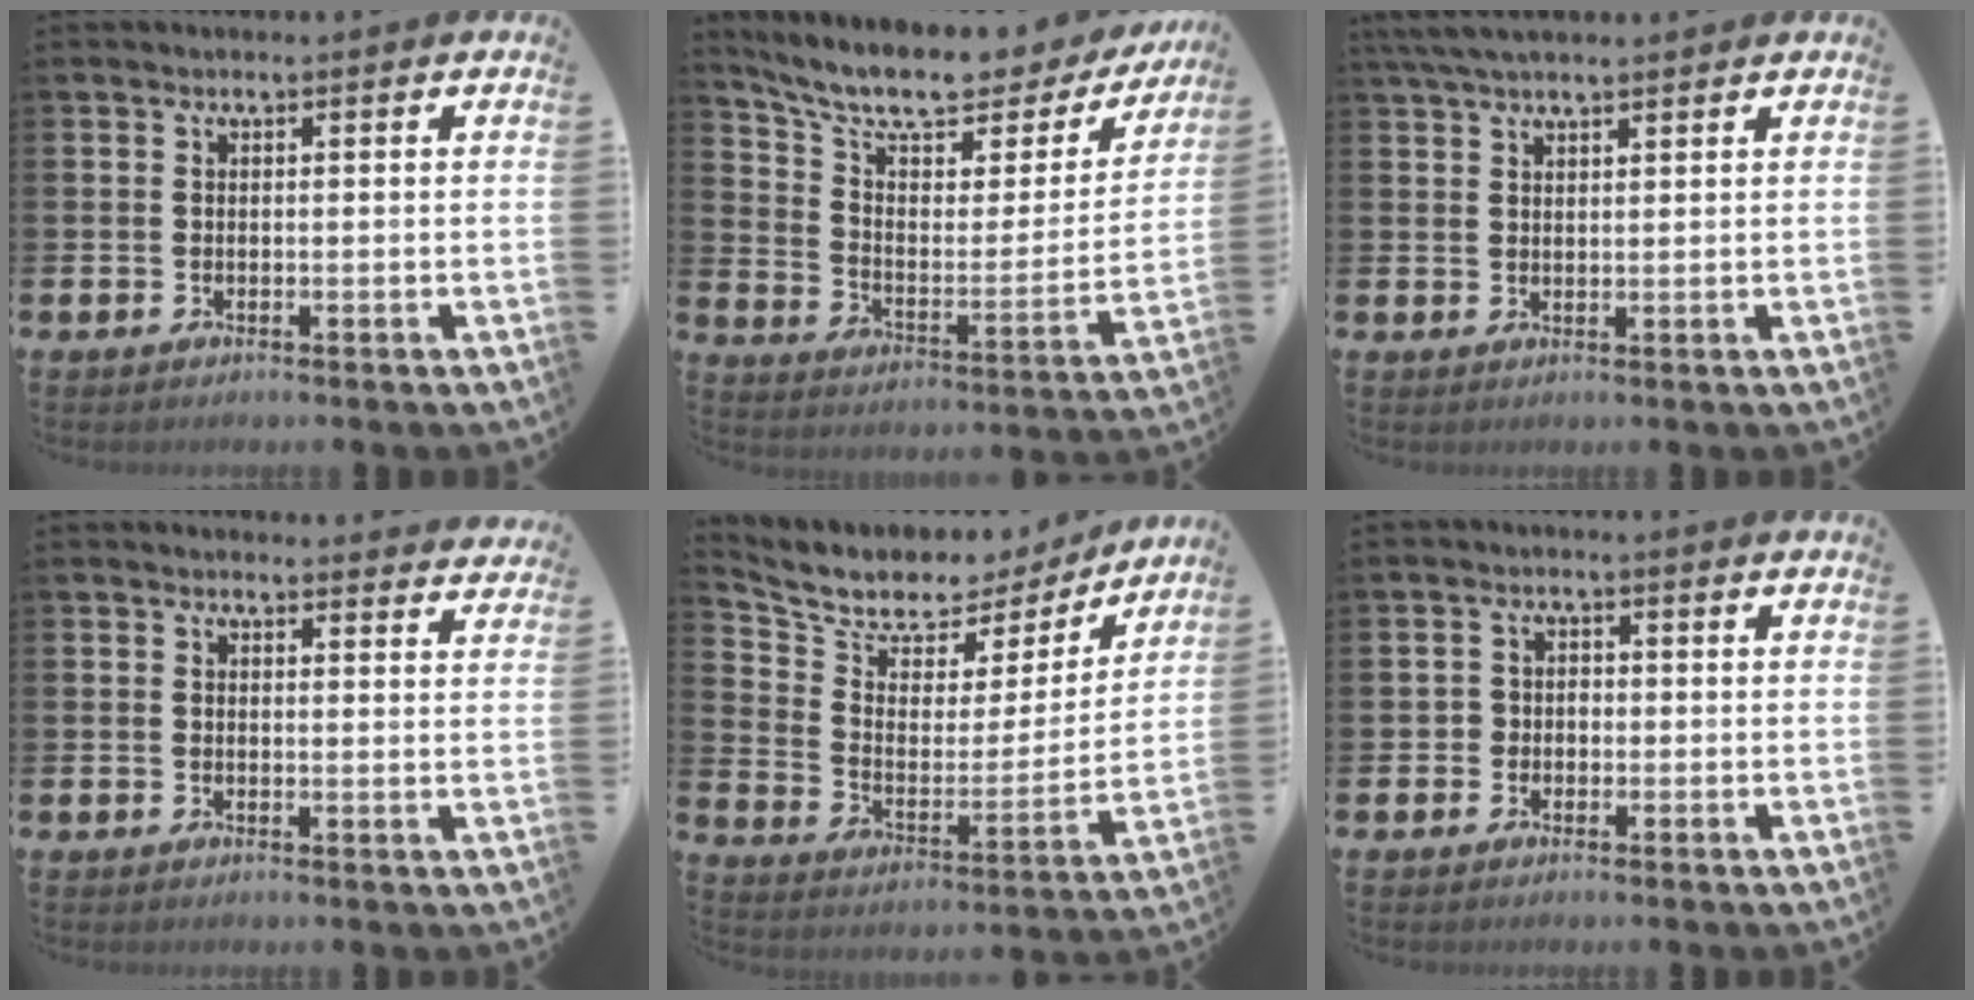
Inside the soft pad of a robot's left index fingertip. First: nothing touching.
{"total": 10.9, "force": [9.2, 3.2, 4.8], "torque": [-0.122, -0.059, 0.155]}
{"total": 4.2, "force": [3.6, 1.0, 1.9], "torque": [-0.042, -0.004, 0.066]}
{"total": 2.1, "force": [2.1, 0.3, -0.2], "torque": [0.011, -0.015, 0.036]}
{"total": 8.3, "force": [7.2, 3.8, 1.8], "torque": [-0.077, -0.051, 0.126]}
{"total": 1.8, "force": [-0.6, 1.7, 0.3], "torque": [-0.007, 0.006, -0.017]}